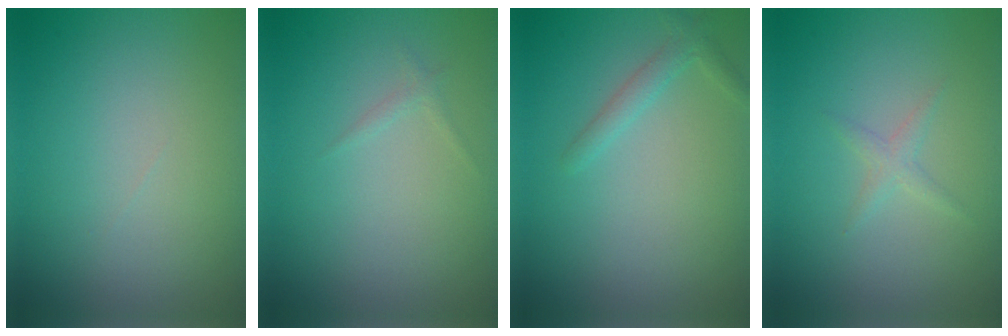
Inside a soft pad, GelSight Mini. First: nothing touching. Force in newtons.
{"total": 0.6, "press": 0.6, "slide": 0.1}
{"total": 1.6, "press": 1.6, "slide": 0.1}
{"total": 1.1, "press": 1.1, "slide": 0.1}